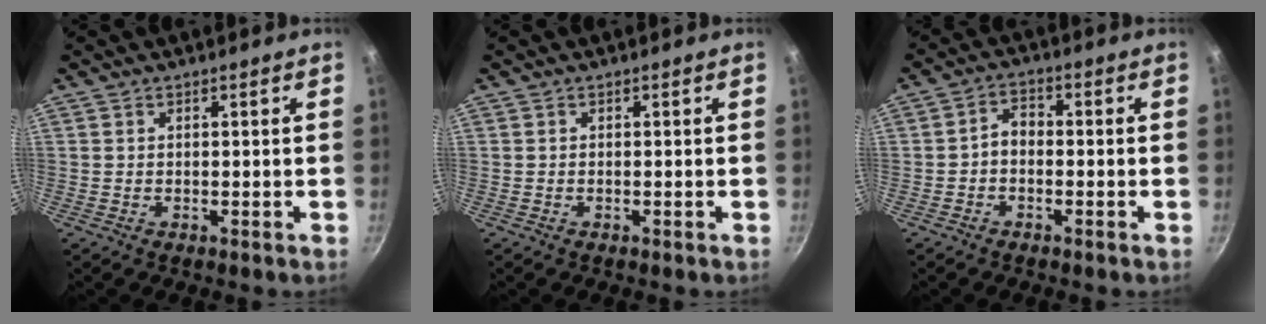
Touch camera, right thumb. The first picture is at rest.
{"total": 0.0}
{"total": 3.7, "force": [-0.9, 2.5, 2.5], "torque": [-0.032, 0.021, -0.026]}